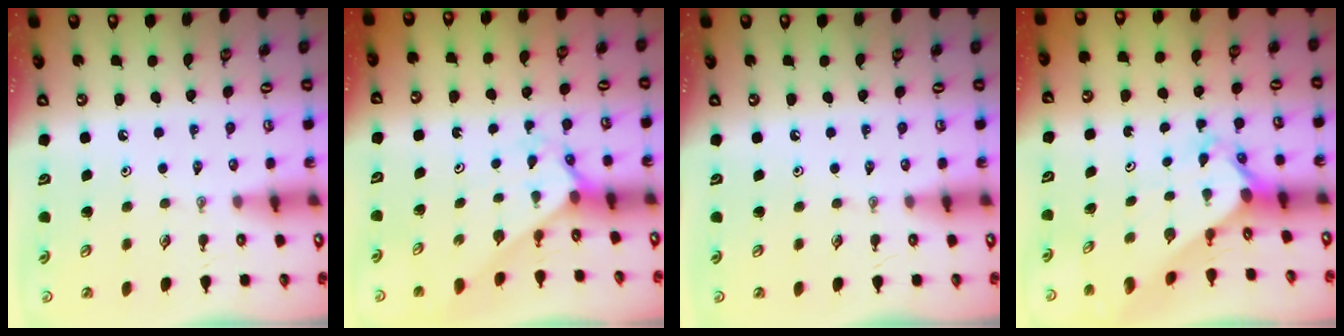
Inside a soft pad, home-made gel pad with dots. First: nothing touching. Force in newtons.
{"total": 2.3, "press": 2.3, "slide": 0.2}
{"total": 0.0}
{"total": 2.3, "press": 2.3, "slide": 0.1}